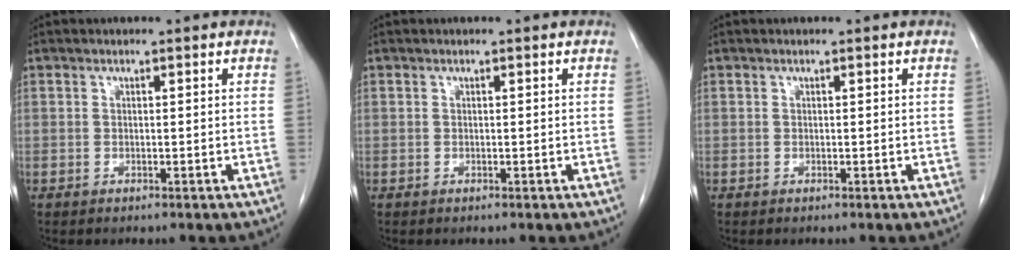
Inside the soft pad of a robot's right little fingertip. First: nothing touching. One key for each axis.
{"total": 0.0}
{"total": 0.0}